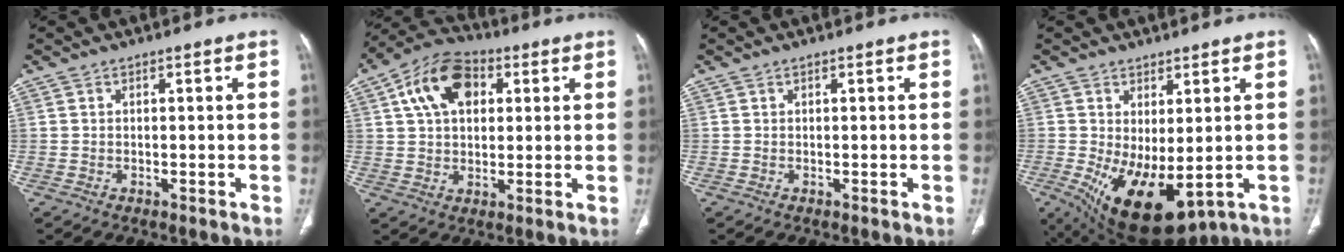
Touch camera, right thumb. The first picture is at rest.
{"total": 13.0, "force": [4.2, 8.4, 8.9], "torque": [-0.136, 0.012, 0.065]}
{"total": 0.0}
{"total": 13.3, "force": [-2.4, 6.3, 11.5], "torque": [-0.189, -0.019, -0.008]}